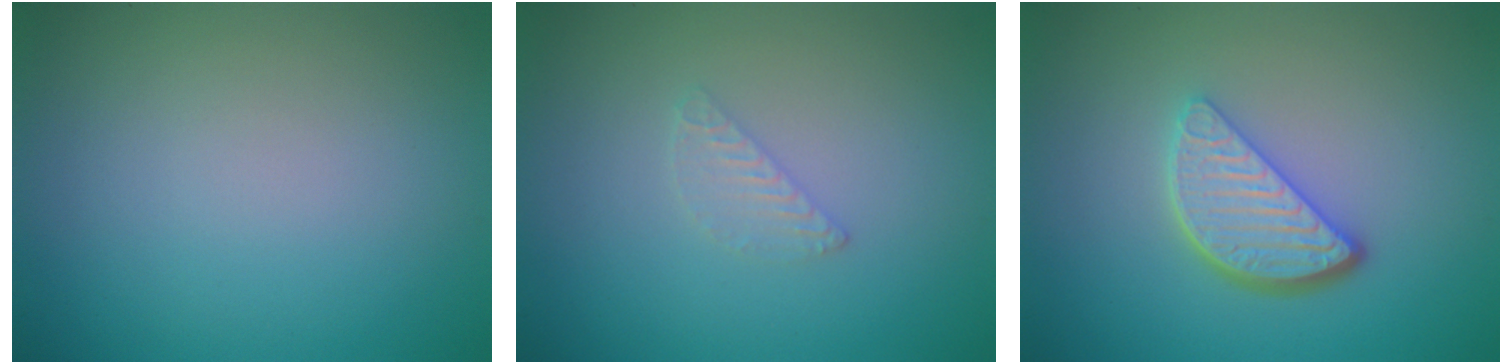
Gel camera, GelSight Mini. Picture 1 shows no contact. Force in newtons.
{"total": 1.1, "press": 1.1, "slide": 0.1}
{"total": 4.0, "press": 3.2, "slide": 2.4}